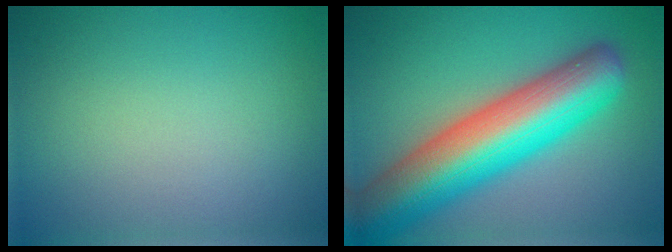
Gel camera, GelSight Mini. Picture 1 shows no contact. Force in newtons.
{"total": 12.3, "press": 12.3, "slide": 0.5}